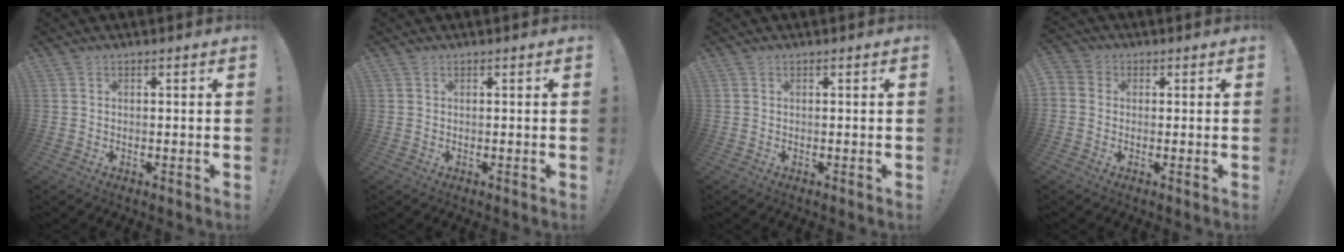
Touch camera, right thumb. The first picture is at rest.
{"total": 0.0}
{"total": 0.0}
{"total": 2.9, "force": [-0.5, 2.5, 1.4], "torque": [-0.033, 0.005, -0.008]}